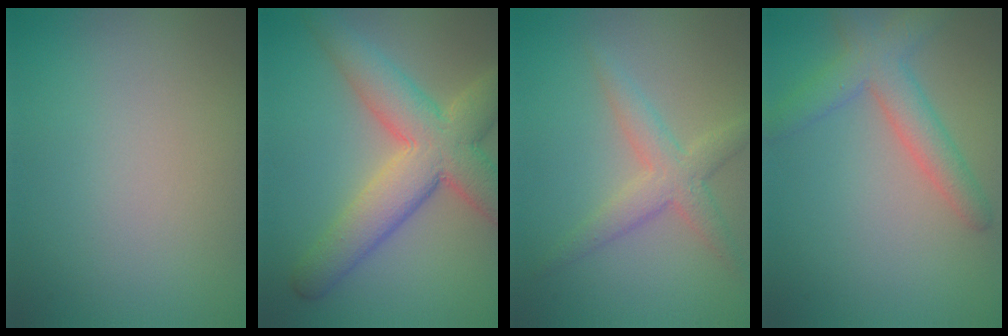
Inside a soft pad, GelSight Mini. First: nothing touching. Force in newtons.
{"total": 8.1, "press": 8.1, "slide": 0.6}
{"total": 3.3, "press": 3.3, "slide": 0.1}
{"total": 3.9, "press": 3.9, "slide": 0.2}